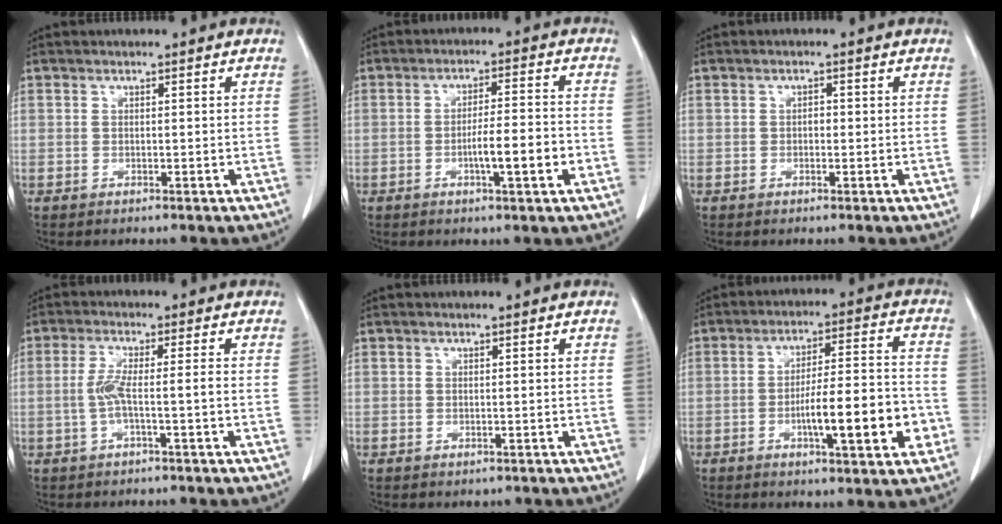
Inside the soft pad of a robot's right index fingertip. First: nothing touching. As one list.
[{"total": 6.6, "force": [-2.1, 0.5, 6.2], "torque": [-0.102, 0.003, -0.032]}, {"total": 0.9, "force": [-0.1, 0.6, 0.7], "torque": [-0.007, 0.003, -0.003]}, {"total": 3.8, "force": [-1.0, -0.1, 3.7], "torque": [-0.078, 0.007, -0.019]}, {"total": 0.8, "force": [-0.4, 0.6, 0.0], "torque": [-0.002, 0.004, -0.003]}, {"total": 12.3, "force": [-3.9, 1.8, 11.6], "torque": [-0.182, 0.011, -0.056]}]